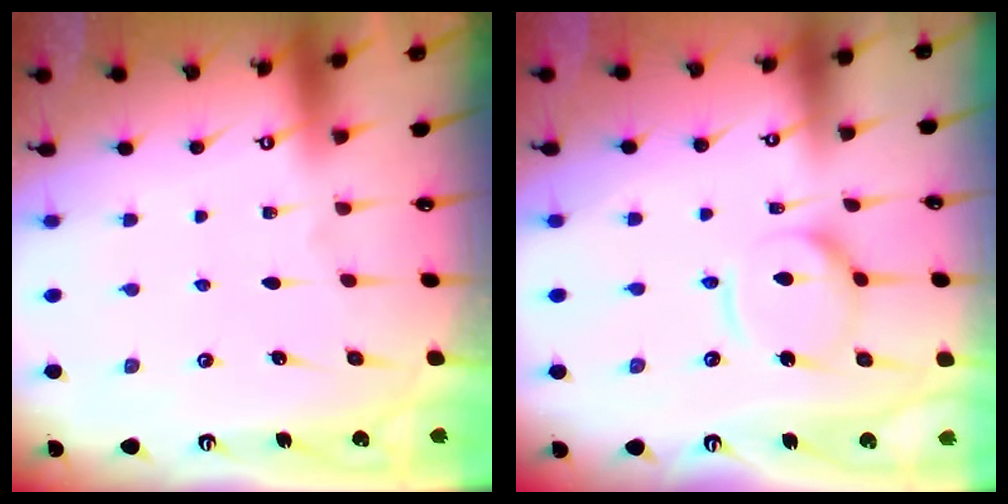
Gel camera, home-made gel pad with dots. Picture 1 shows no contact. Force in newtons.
{"total": 11.6, "press": 11.5, "slide": 1.0}